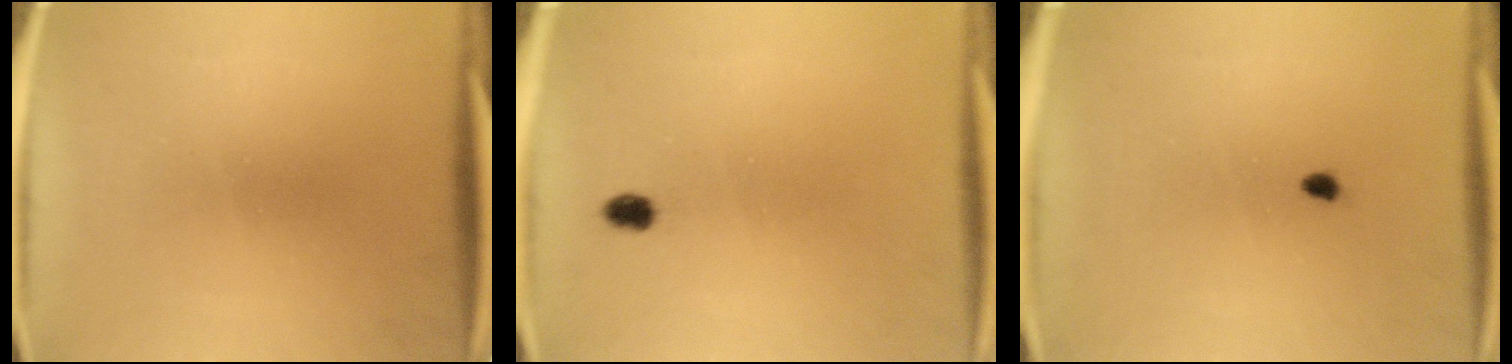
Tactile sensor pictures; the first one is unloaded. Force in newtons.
{"total": 1.9}
{"total": 0.7}